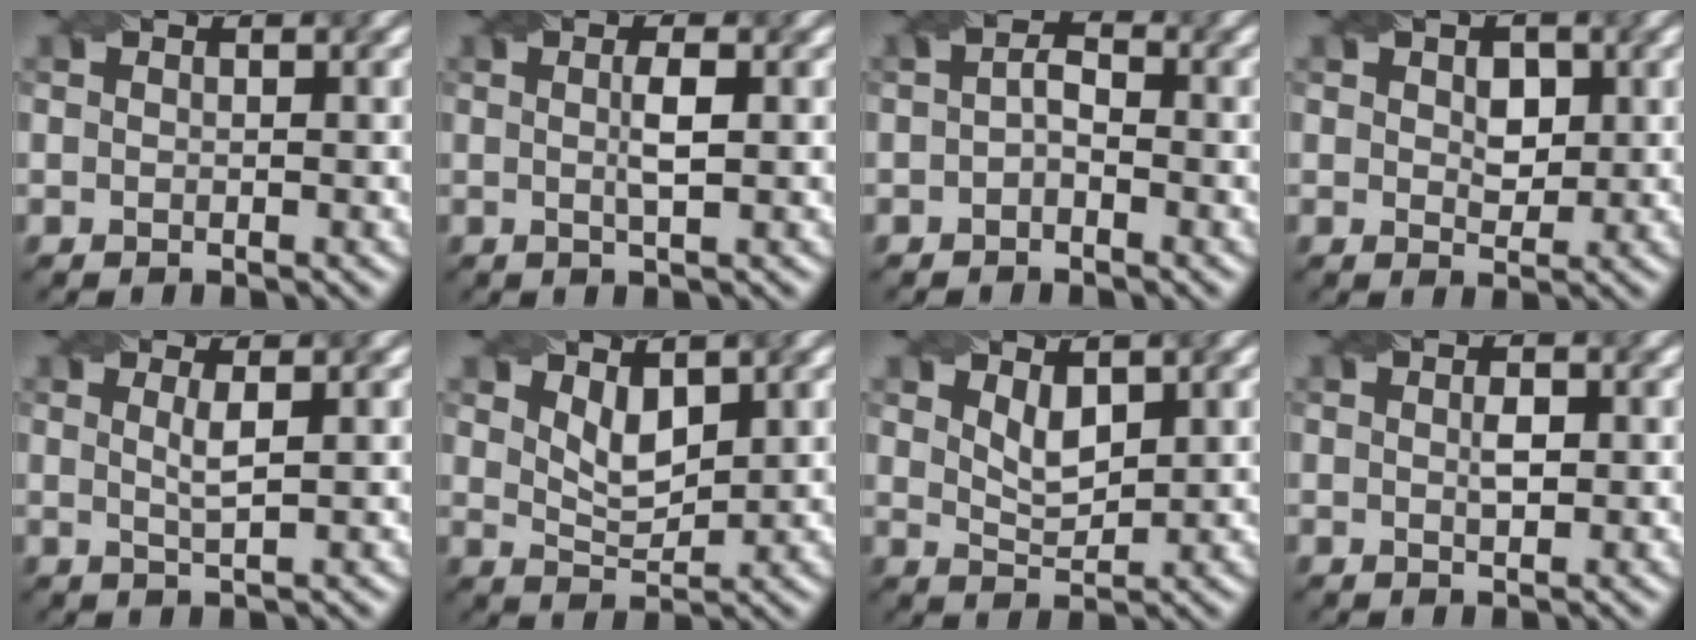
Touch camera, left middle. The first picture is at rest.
{"total": 2.1, "force": [0.2, 0.3, 2.0], "torque": [-0.039, 0.004, 0.001]}
{"total": 1.8, "force": [-0.4, 1.0, 1.4], "torque": [-0.030, 0.005, -0.011]}
{"total": 2.5, "force": [0.6, 1.7, 1.7], "torque": [-0.027, -0.004, 0.011]}
{"total": 1.9, "force": [0.6, 0.4, 1.8], "torque": [-0.032, -0.001, 0.008]}
{"total": 3.0, "force": [1.7, 1.4, 2.0], "torque": [-0.044, -0.007, 0.034]}
{"total": 2.5, "force": [1.5, 1.1, 1.7], "torque": [-0.036, -0.007, 0.032]}
{"total": 1.4, "force": [0.2, 0.6, 1.3], "torque": [-0.025, 0.002, 0.005]}